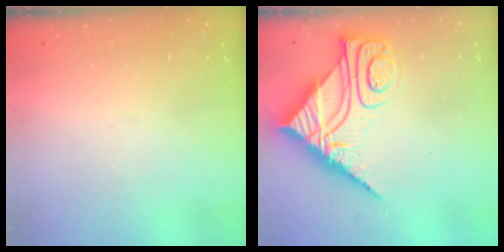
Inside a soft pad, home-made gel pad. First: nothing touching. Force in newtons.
{"total": 15.0, "press": 15.0, "slide": 1.6}